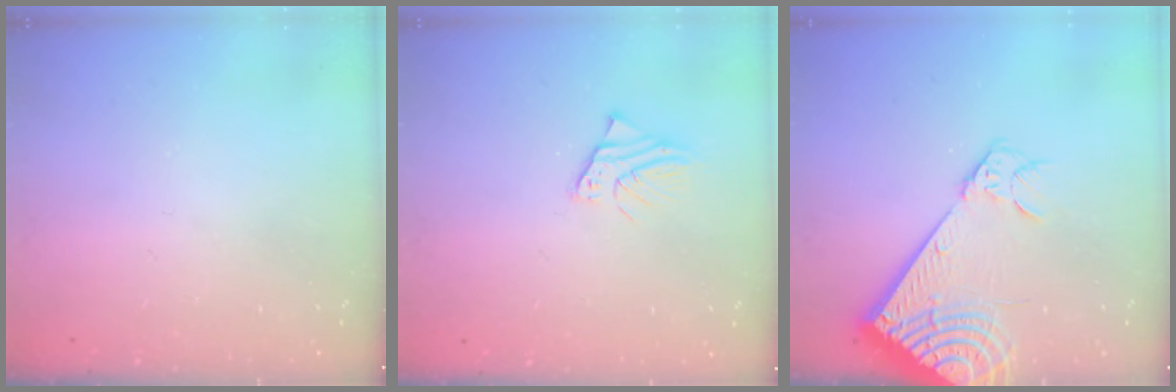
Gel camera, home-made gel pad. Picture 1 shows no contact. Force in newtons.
{"total": 1.6, "press": 1.6, "slide": 0.2}
{"total": 13.8, "press": 13.5, "slide": 2.7}